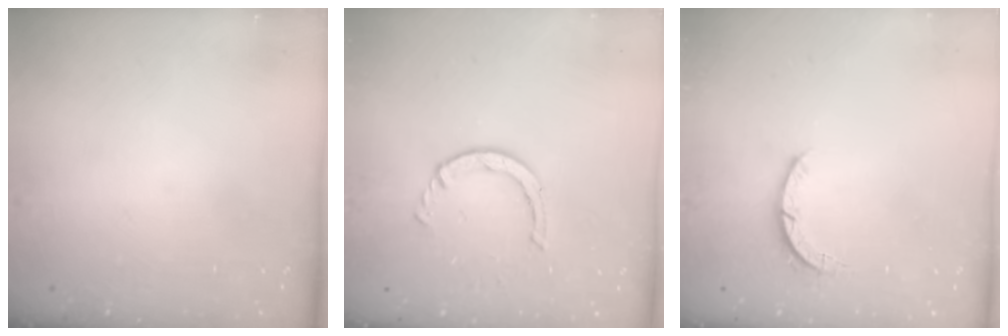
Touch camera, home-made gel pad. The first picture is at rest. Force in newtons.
{"total": 2.2, "press": 2.2, "slide": 0.4}
{"total": 2.7, "press": 2.7, "slide": 0.4}